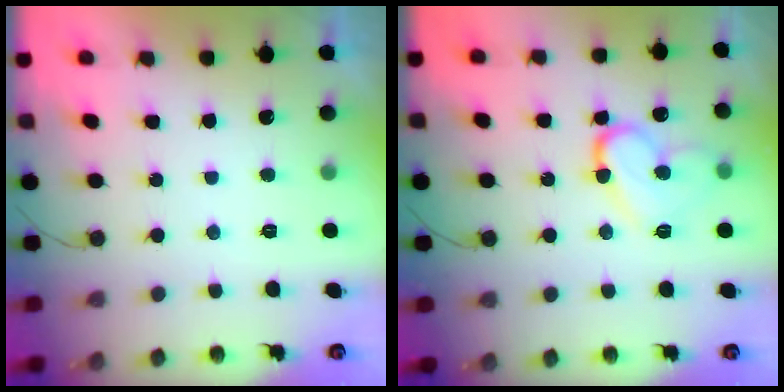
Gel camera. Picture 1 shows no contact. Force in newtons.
{"total": 13.4, "press": 13.3, "slide": 1.6}